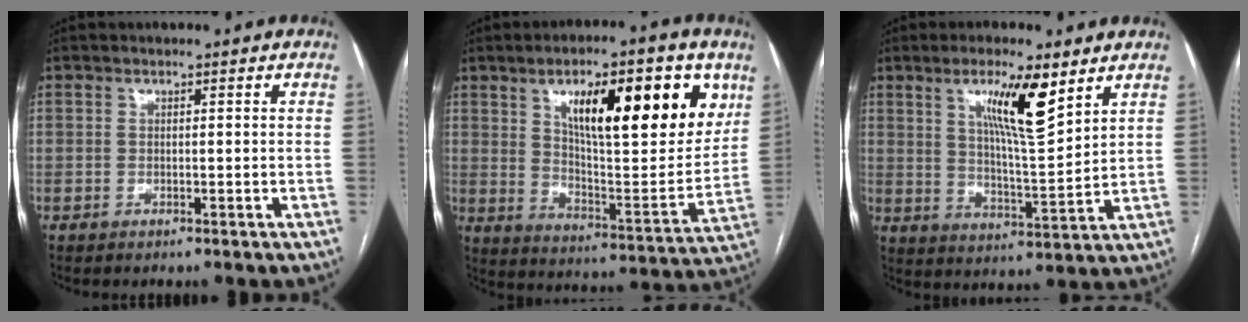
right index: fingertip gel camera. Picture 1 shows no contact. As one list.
[{"total": 22.1, "force": [9.9, 5.8, 18.8], "torque": [-0.275, 0.007, 0.160]}, {"total": 10.4, "force": [5.6, 1.2, 8.7], "torque": [-0.152, -0.007, 0.098]}]